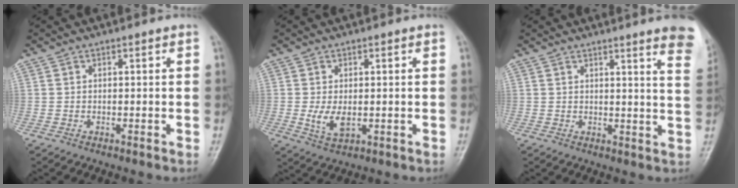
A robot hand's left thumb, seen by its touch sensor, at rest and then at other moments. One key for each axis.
{"total": 4.6, "fx": -0.3, "fy": 2.6, "fz": 3.8, "tx": -0.072, "ty": -0.012, "tz": 0.000}
{"total": 9.9, "fx": 7.5, "fy": 0.7, "fz": 6.5, "tx": -0.055, "ty": -0.038, "tz": 0.063}